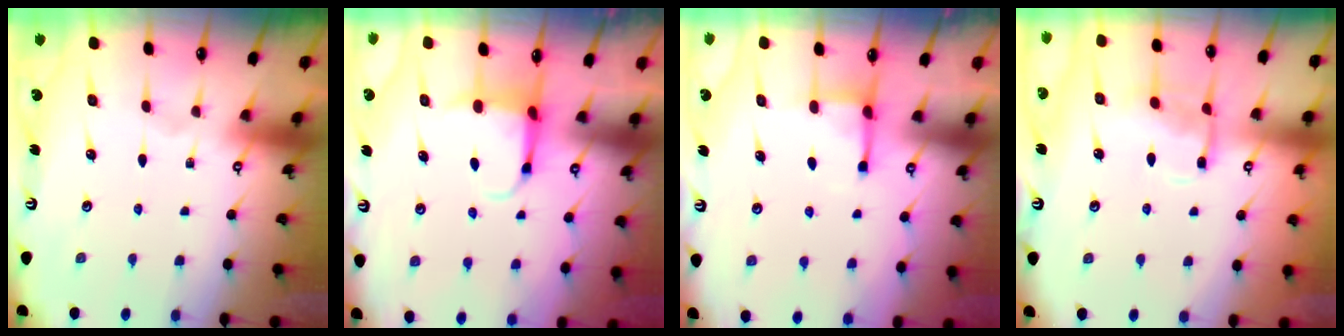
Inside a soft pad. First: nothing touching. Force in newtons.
{"total": 4.0, "press": 3.8, "slide": 1.0}
{"total": 2.5, "press": 2.4, "slide": 0.5}
{"total": 8.8, "press": 8.8, "slide": 0.8}